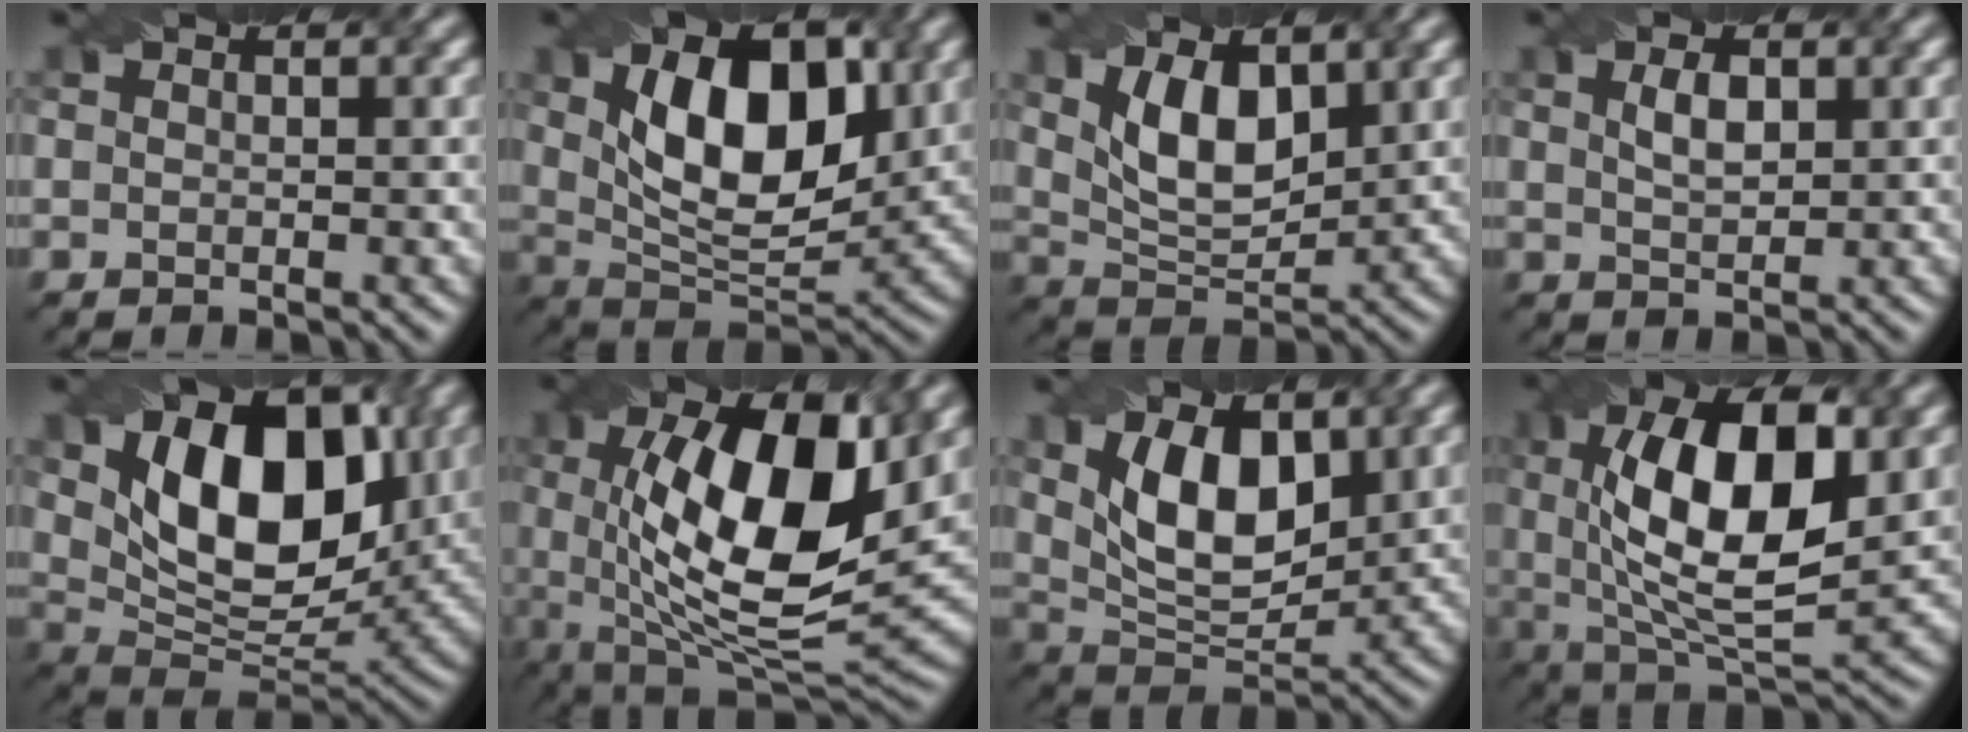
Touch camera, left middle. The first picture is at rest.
{"total": 11.1, "force": [2.7, 5.8, 9.0], "torque": [-0.142, 0.004, 0.041]}
{"total": 6.2, "force": [2.0, 3.2, 5.0], "torque": [-0.099, 0.001, 0.040]}
{"total": 2.0, "force": [0.5, 1.0, 1.7], "torque": [-0.038, 0.006, 0.015]}
{"total": 12.6, "force": [3.1, 7.5, 9.7], "torque": [-0.155, 0.002, 0.052]}
{"total": 14.3, "force": [2.5, 5.8, 12.8], "torque": [-0.207, 0.000, 0.037]}
{"total": 7.9, "force": [2.2, 4.2, 6.3], "torque": [-0.119, 0.001, 0.040]}
{"total": 12.5, "force": [2.1, 5.4, 11.1], "torque": [-0.178, 0.010, 0.033]}